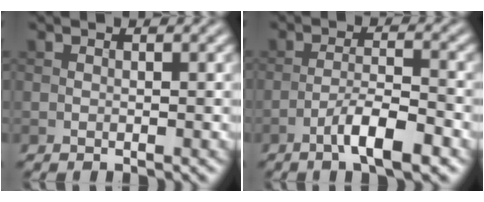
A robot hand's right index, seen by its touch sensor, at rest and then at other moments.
{"total": 5.1, "force": [-3.0, 1.0, 3.9], "torque": [-0.070, 0.007, -0.056]}